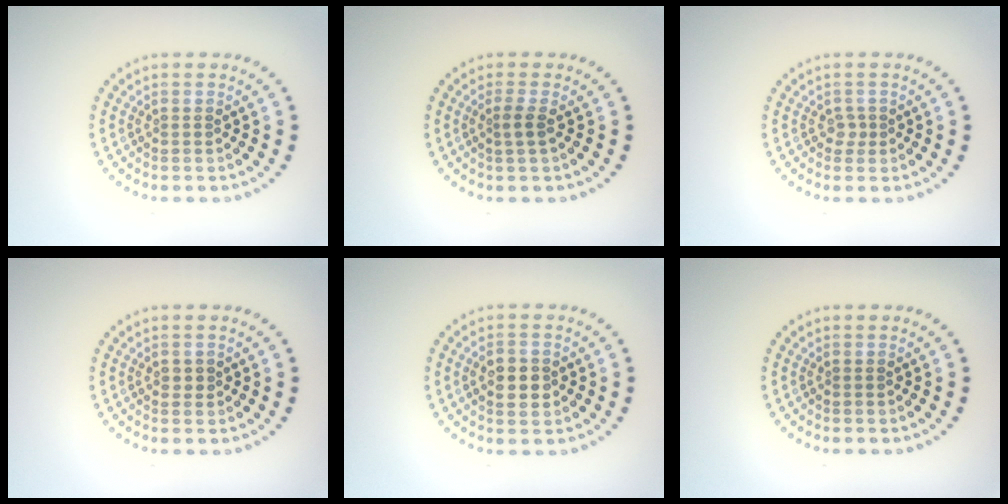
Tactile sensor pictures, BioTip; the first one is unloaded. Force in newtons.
{"total": 1.2, "press": 1.0, "slide": 0.8}
{"total": 1.0, "press": 0.7, "slide": 0.6}
{"total": 0.9, "press": 0.9, "slide": 0.1}
{"total": 2.9, "press": 2.9, "slide": 0.1}
{"total": 0.0}